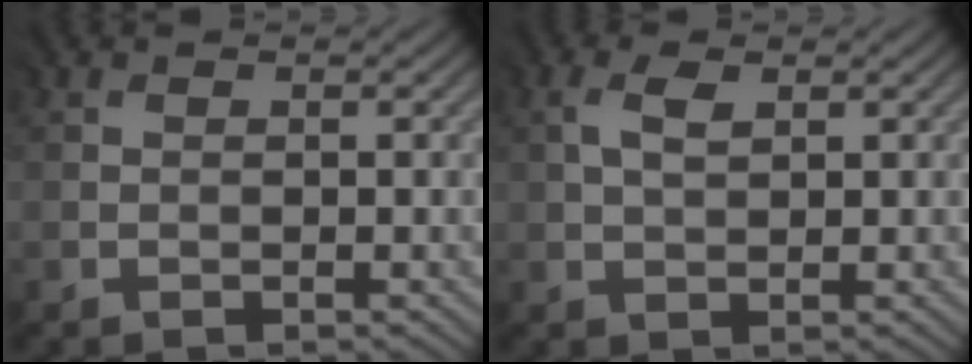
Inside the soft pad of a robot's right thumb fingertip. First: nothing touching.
{"total": 2.7, "force": [1.3, 1.4, 1.9], "torque": [-0.052, 0.004, 0.024]}